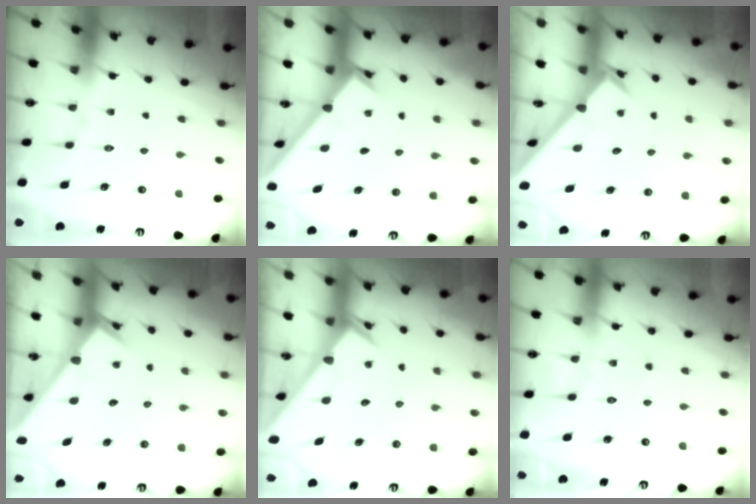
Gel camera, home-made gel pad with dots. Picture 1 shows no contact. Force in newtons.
{"total": 2.0, "press": 2.0, "slide": 0.1}
{"total": 2.6, "press": 2.6, "slide": 0.2}
{"total": 2.3, "press": 2.3, "slide": 0.1}
{"total": 2.3, "press": 2.3, "slide": 0.1}
{"total": 4.6, "press": 4.6, "slide": 0.4}